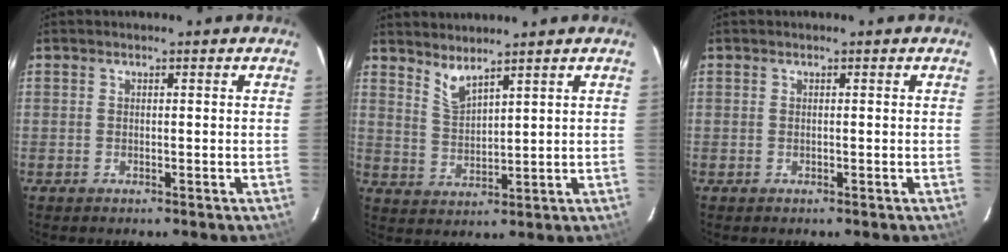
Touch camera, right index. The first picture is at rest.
{"total": 4.3, "force": [3.8, 0.5, 2.0], "torque": [-0.041, -0.006, 0.076]}
{"total": 0.0}